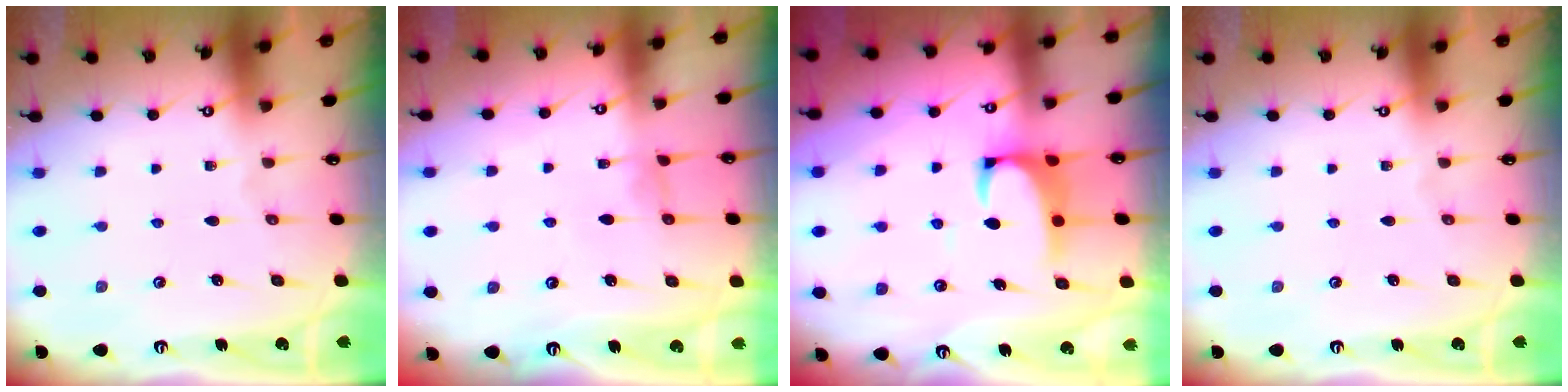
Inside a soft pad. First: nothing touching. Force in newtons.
{"total": 0.7, "press": 0.4, "slide": 0.5}
{"total": 2.1, "press": 1.9, "slide": 0.9}
{"total": 0.0}